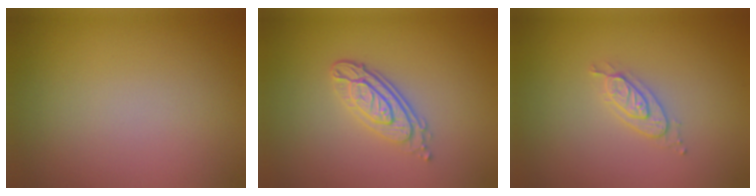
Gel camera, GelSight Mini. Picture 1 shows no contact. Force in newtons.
{"total": 4.1, "press": 3.0, "slide": 2.7}
{"total": 2.2, "press": 2.2, "slide": 0.3}